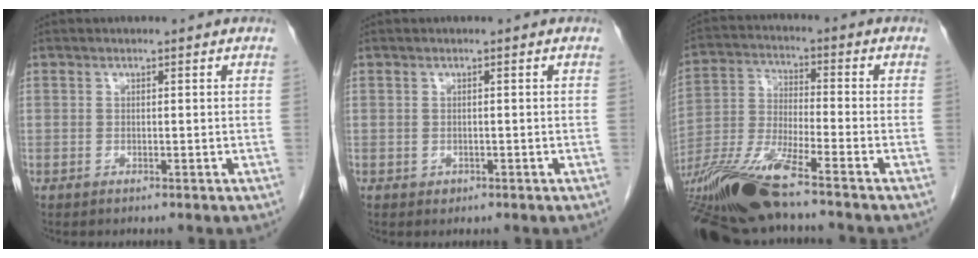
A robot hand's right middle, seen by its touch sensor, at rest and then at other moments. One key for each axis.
{"total": 0.7, "fx": -0.3, "fy": 0.6, "fz": 0.2, "tx": -0.003, "ty": 0.002, "tz": -0.002}
{"total": 14.6, "fx": -11.0, "fy": 0.6, "fz": 9.6, "tx": -0.200, "ty": -0.025, "tz": -0.210}